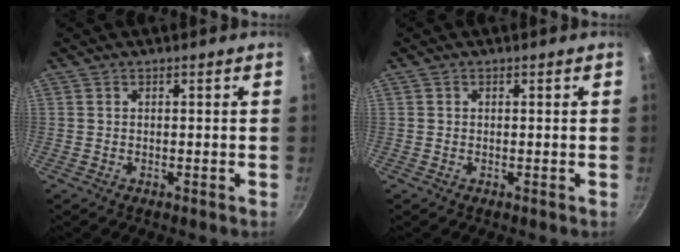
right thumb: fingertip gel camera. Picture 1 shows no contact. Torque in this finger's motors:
{"motor_torque": [-0.11, 0.34, 0.11, -0.01, 0.00]}